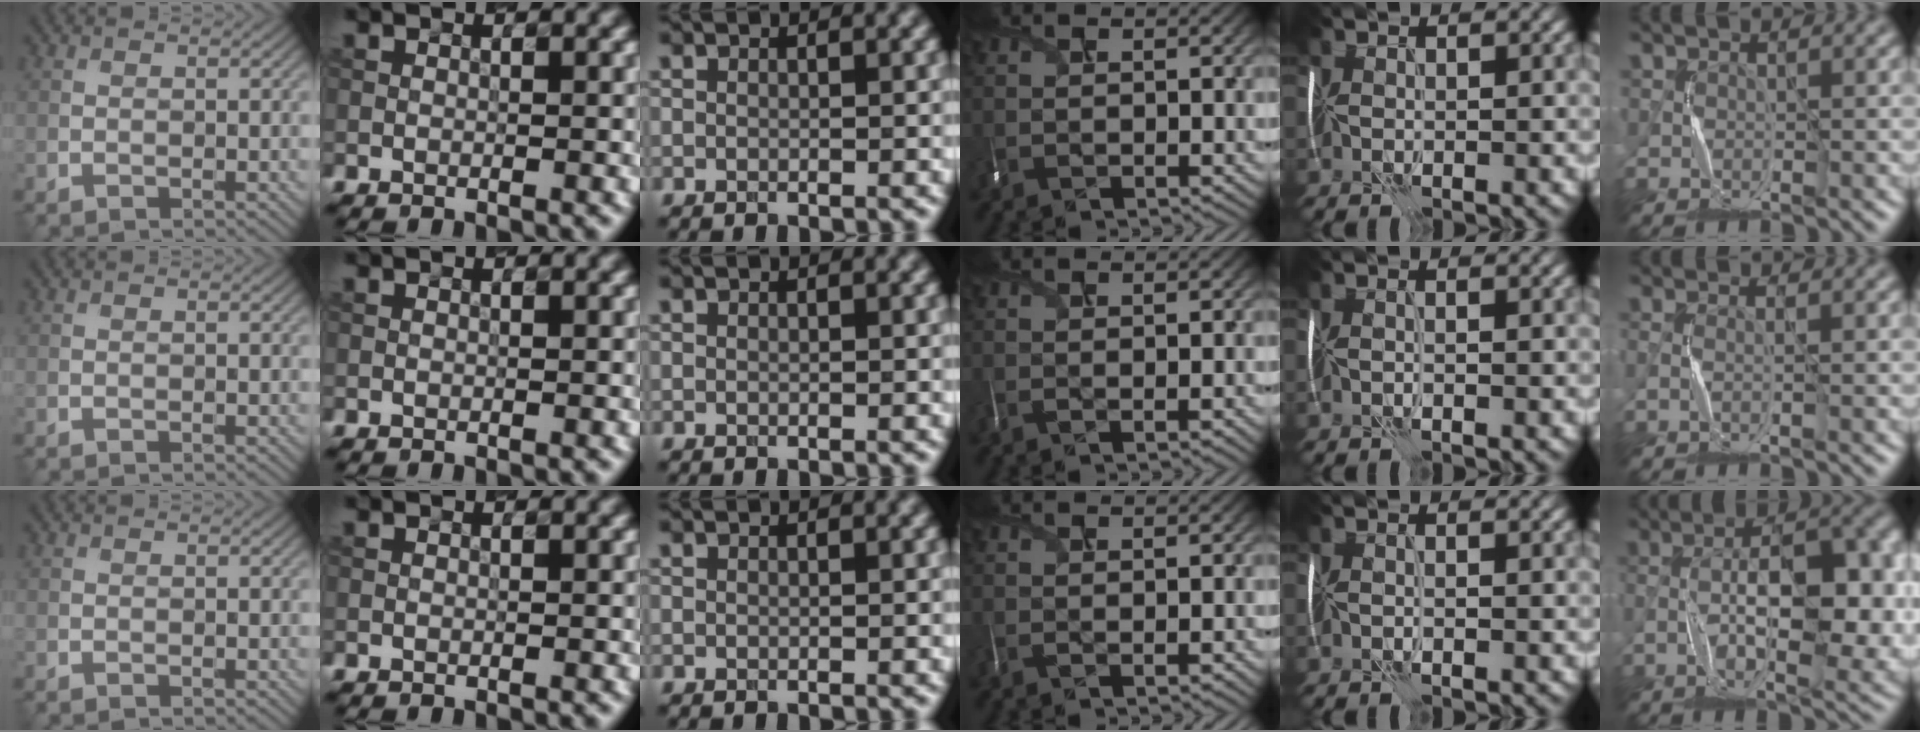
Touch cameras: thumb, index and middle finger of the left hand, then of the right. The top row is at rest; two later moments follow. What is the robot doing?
{"motion": "shake", "object": "plastic piggy bank"}